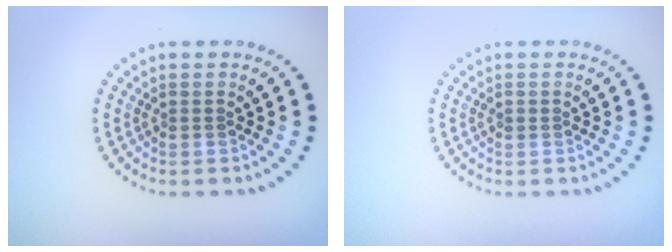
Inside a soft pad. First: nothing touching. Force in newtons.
{"total": 0.5, "press": 0.5, "slide": 0.2}